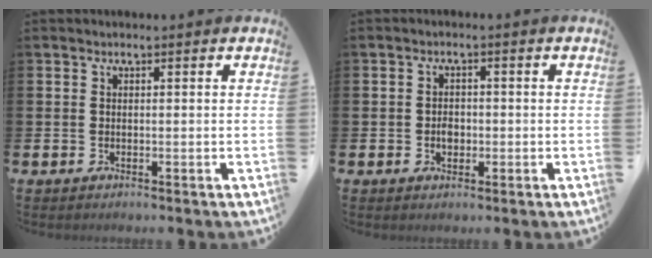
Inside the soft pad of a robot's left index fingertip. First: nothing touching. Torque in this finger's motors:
{"motor_torque": [0.00, 0.07, 0.03, 0.00]}